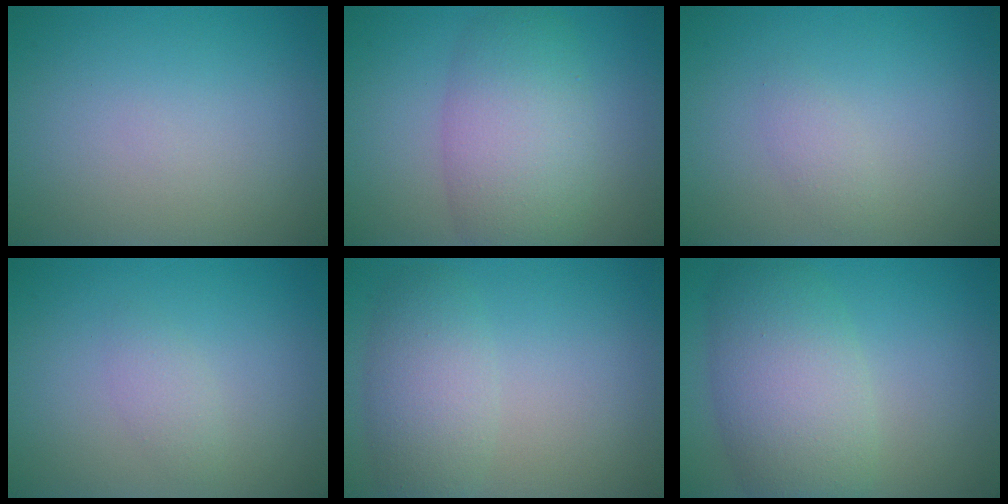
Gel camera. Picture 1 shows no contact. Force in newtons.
{"total": 6.6, "press": 6.6, "slide": 0.4}
{"total": 1.1, "press": 1.1, "slide": 0.1}
{"total": 1.3, "press": 1.3, "slide": 0.0}
{"total": 3.8, "press": 3.8, "slide": 0.2}
{"total": 7.1, "press": 7.1, "slide": 0.3}